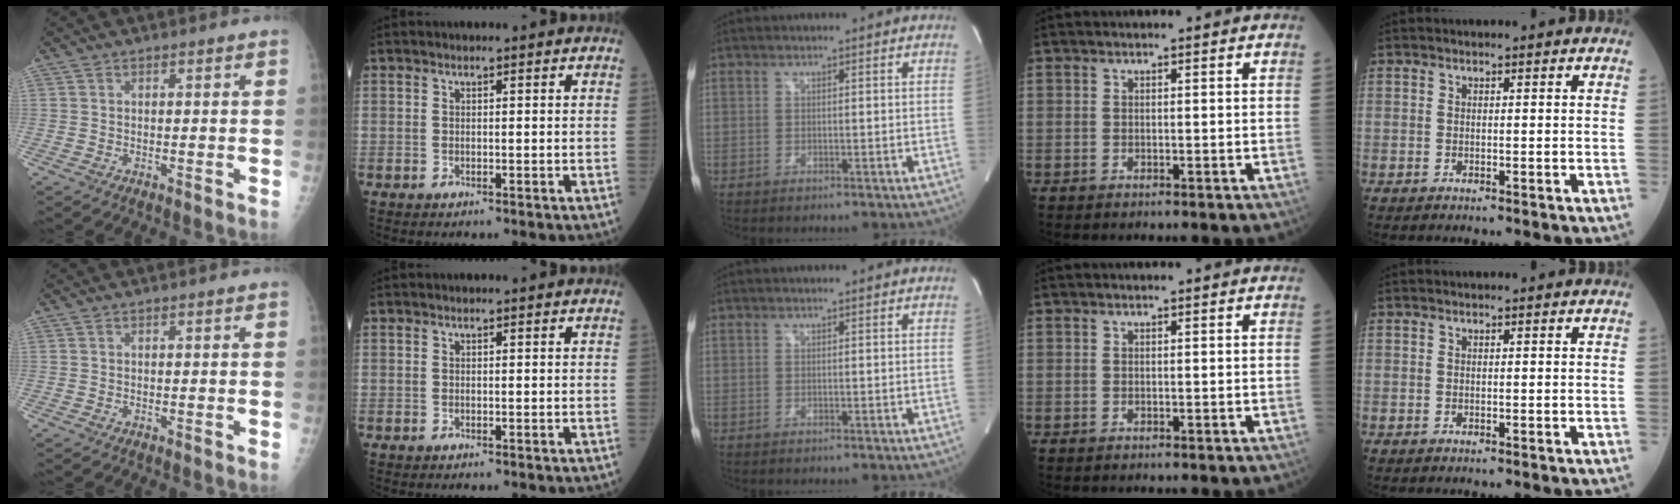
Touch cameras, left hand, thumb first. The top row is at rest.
{}